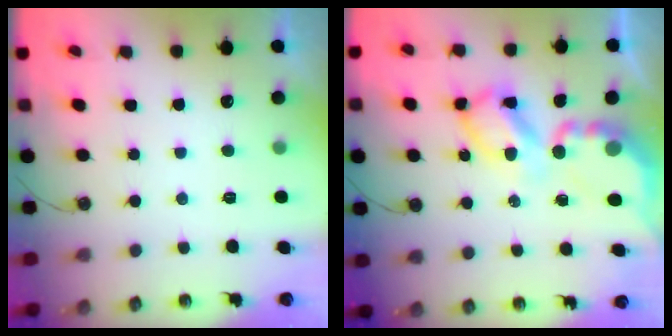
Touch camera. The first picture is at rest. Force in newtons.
{"total": 12.3, "press": 12.3, "slide": 1.0}